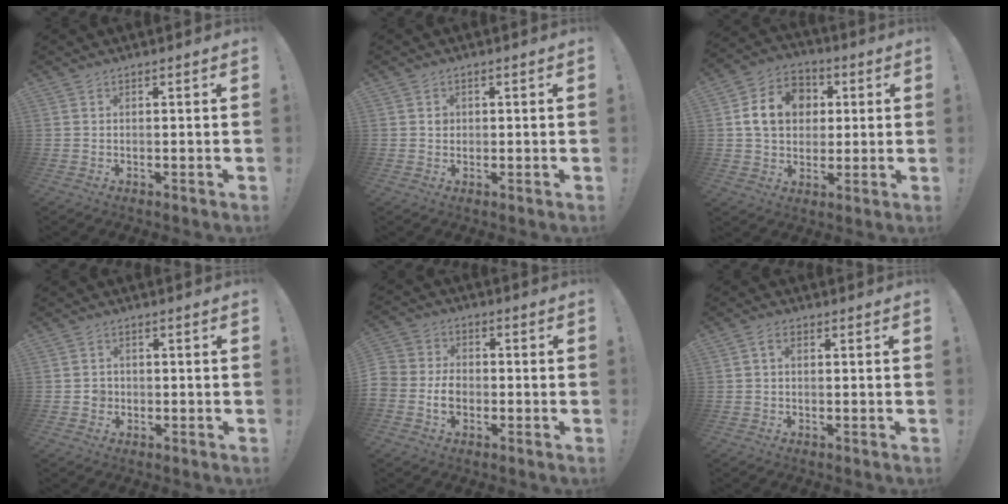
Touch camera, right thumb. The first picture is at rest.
{"total": 1.6, "force": [0.2, 1.4, 0.6], "torque": [-0.004, 0.001, 0.001]}
{"total": 14.0, "force": [2.8, 11.5, 7.5], "torque": [-0.105, 0.006, 0.060]}
{"total": 2.5, "force": [-0.6, 2.3, 0.8], "torque": [-0.013, 0.003, -0.012]}
{"total": 6.3, "force": [-2.5, 5.1, 2.7], "torque": [-0.049, 0.012, -0.044]}
{"total": 2.2, "force": [0.2, 1.3, 1.8], "torque": [-0.032, 0.007, 0.002]}